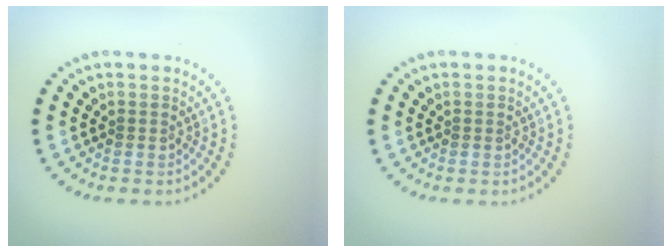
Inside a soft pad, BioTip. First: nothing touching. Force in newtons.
{"total": 0.0}